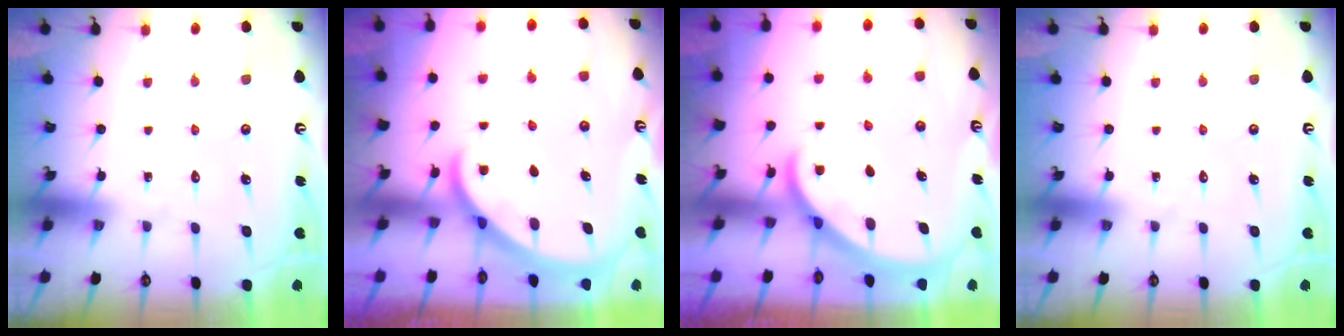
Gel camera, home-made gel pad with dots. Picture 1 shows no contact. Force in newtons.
{"total": 2.6, "press": 2.6, "slide": 0.2}
{"total": 2.6, "press": 2.6, "slide": 0.2}
{"total": 0.0}